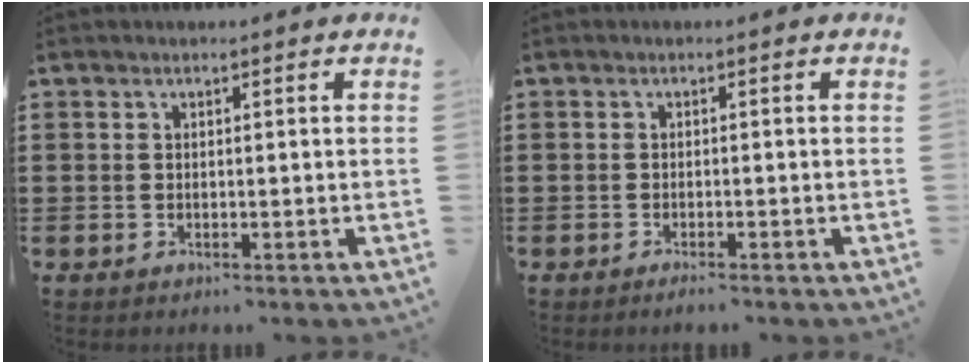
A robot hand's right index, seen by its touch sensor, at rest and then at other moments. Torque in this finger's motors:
{"motor_torque": [0.99, 1.15, -0.10, -0.04]}